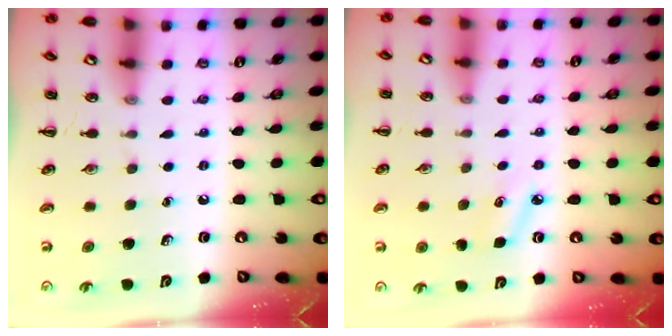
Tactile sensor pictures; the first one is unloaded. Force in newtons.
{"total": 5.3, "press": 5.0, "slide": 1.7}